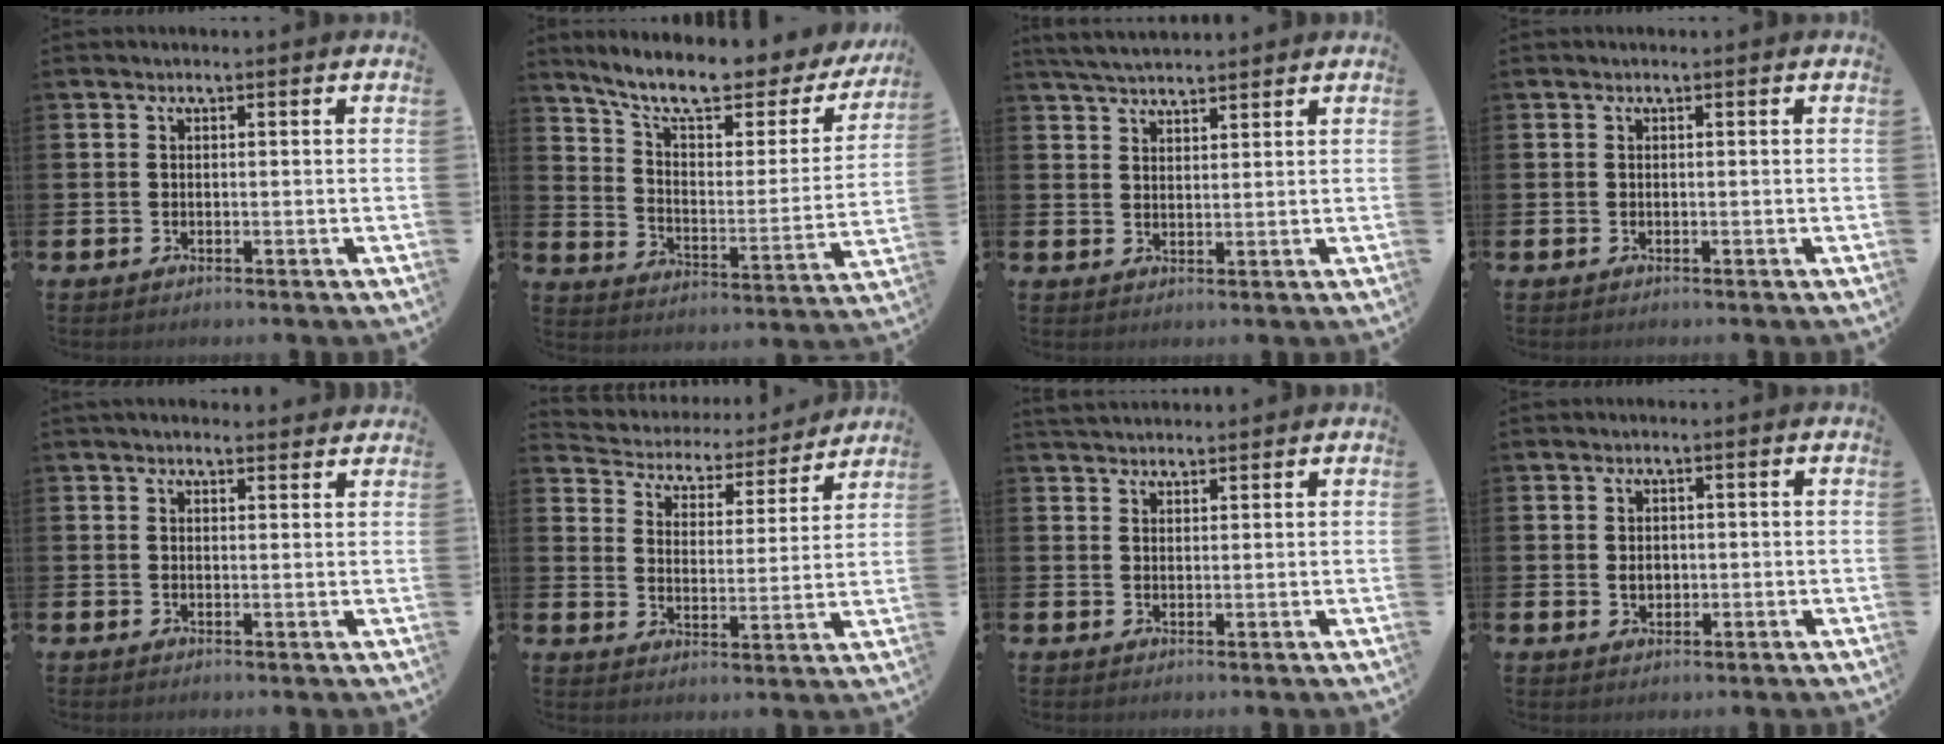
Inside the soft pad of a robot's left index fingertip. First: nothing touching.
{"total": 10.6, "force": [8.9, 2.6, 5.1], "torque": [-0.126, -0.057, 0.149]}
{"total": 4.2, "force": [4.0, 0.6, 0.9], "torque": [-0.029, -0.011, 0.075]}
{"total": 0.0}
{"total": 2.0, "force": [1.9, 0.4, 0.2], "torque": [-0.008, -0.004, 0.035]}
{"total": 4.4, "force": [4.0, 1.7, 0.2], "torque": [-0.037, -0.037, 0.062]}
{"total": 2.5, "force": [2.4, 0.7, 0.2], "torque": [-0.001, -0.010, 0.043]}
{"total": 1.7, "force": [0.1, 1.3, 1.0], "torque": [-0.012, 0.006, -0.002]}